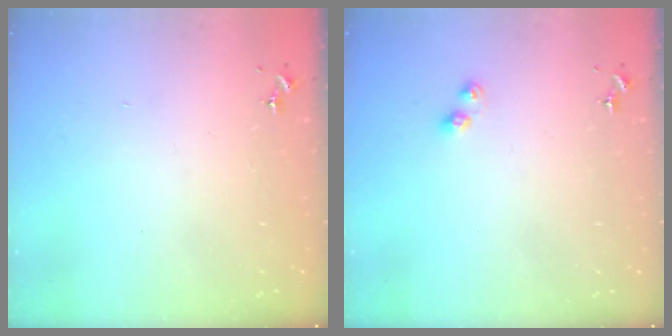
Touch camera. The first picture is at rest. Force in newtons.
{"total": 3.6, "press": 3.6, "slide": 0.5}